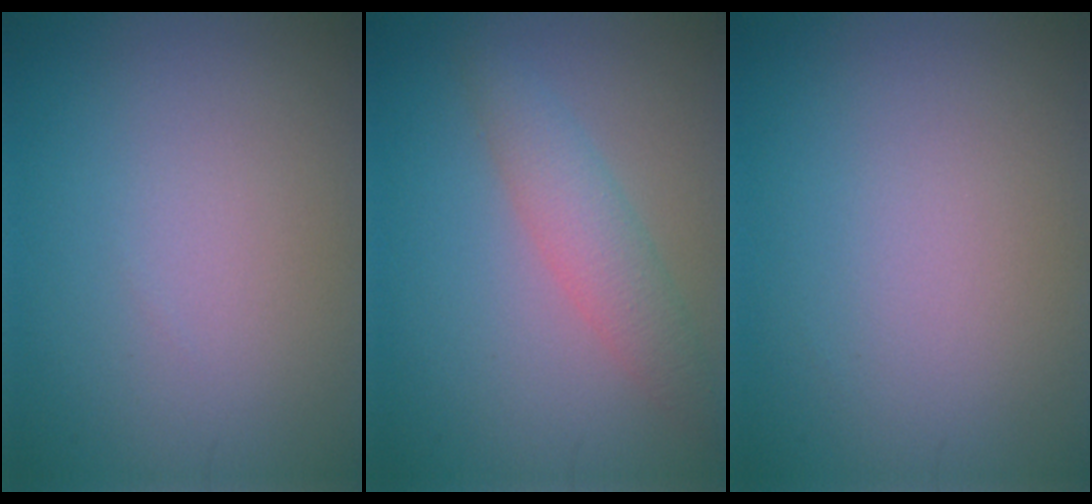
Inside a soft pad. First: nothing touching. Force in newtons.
{"total": 3.0, "press": 3.0, "slide": 0.1}
{"total": 0.0}